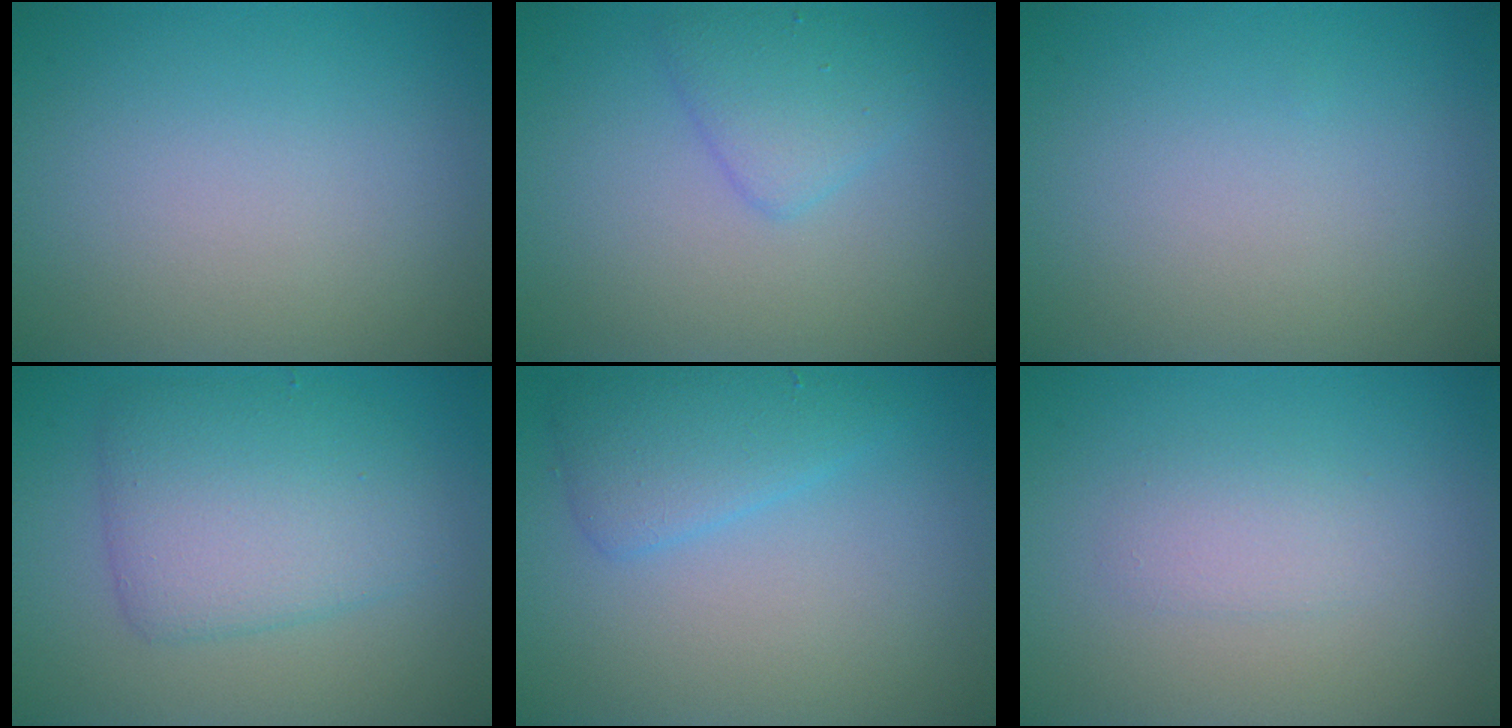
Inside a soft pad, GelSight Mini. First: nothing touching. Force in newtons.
{"total": 2.6, "press": 2.6, "slide": 0.0}
{"total": 0.0}
{"total": 5.4, "press": 5.4, "slide": 0.2}
{"total": 2.9, "press": 2.9, "slide": 0.1}
{"total": 1.5, "press": 1.5, "slide": 0.1}